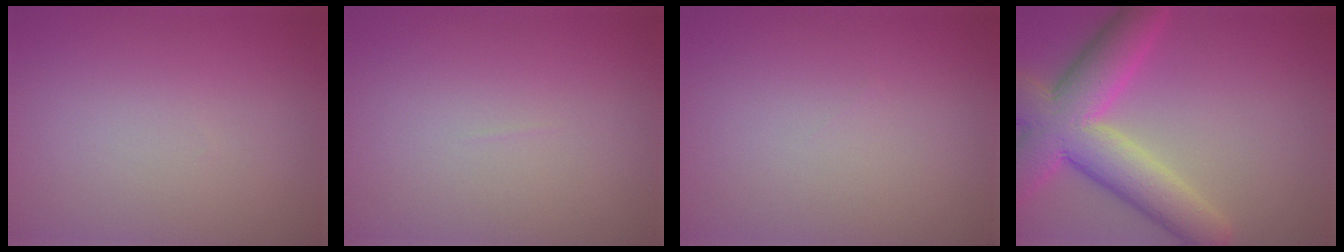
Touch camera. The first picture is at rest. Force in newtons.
{"total": 0.0}
{"total": 0.0}
{"total": 9.1, "press": 9.1, "slide": 0.5}